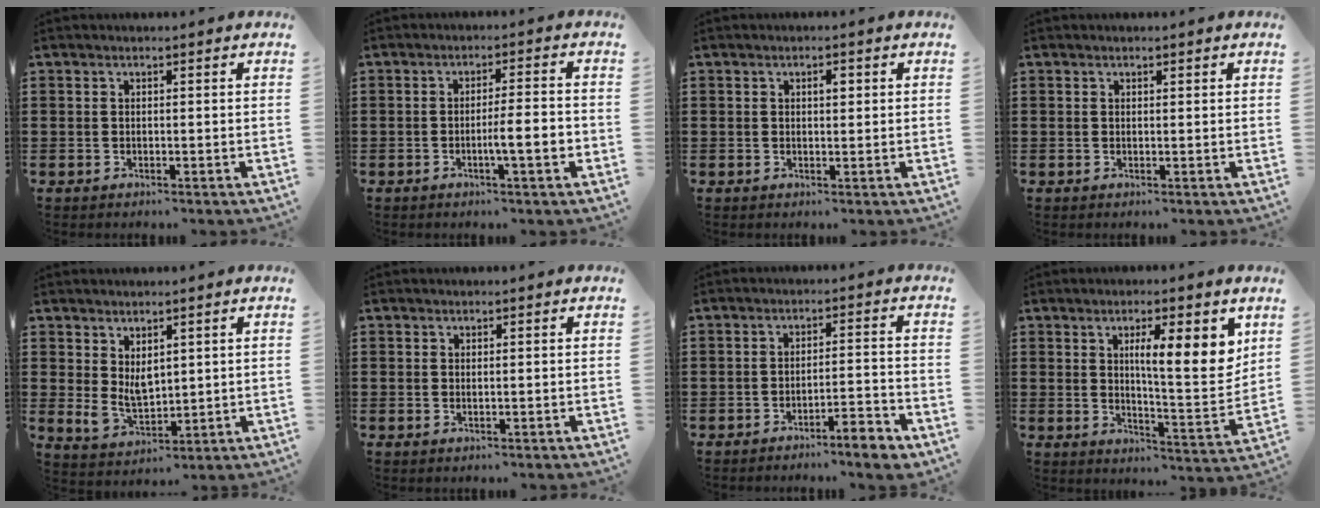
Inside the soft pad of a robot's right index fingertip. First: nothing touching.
{"total": 5.3, "force": [-1.4, 0.5, 5.1], "torque": [-0.084, -0.003, -0.025]}
{"total": 1.4, "force": [0.4, 0.4, 1.3], "torque": [-0.017, 0.001, 0.003]}
{"total": 0.0}
{"total": 4.3, "force": [1.6, 2.8, 2.9], "torque": [-0.052, -0.003, 0.031]}
{"total": 0.0}
{"total": 4.8, "force": [-4.1, 0.1, 2.5], "torque": [-0.040, -0.006, -0.076]}
{"total": 9.4, "force": [3.8, 2.0, 8.4], "torque": [-0.126, -0.018, 0.053]}